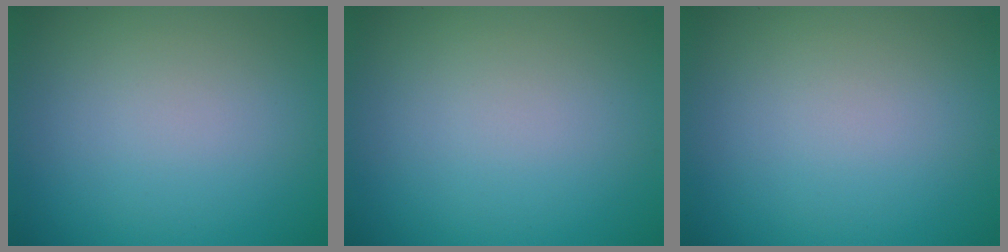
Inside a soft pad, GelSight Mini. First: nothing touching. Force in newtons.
{"total": 0.0}
{"total": 0.0}